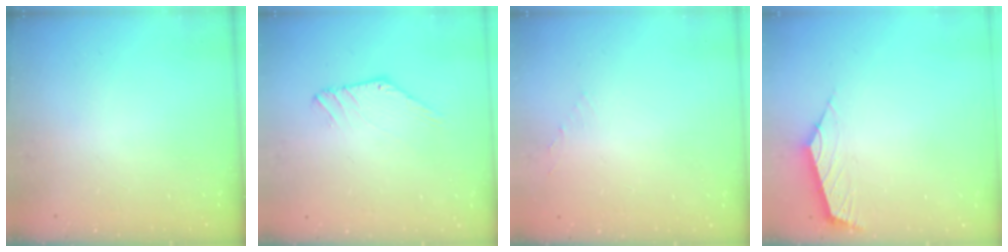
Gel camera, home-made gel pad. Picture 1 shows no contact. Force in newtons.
{"total": 1.4, "press": 1.4, "slide": 0.0}
{"total": 0.6, "press": 0.5, "slide": 0.3}
{"total": 2.6, "press": 2.6, "slide": 0.7}